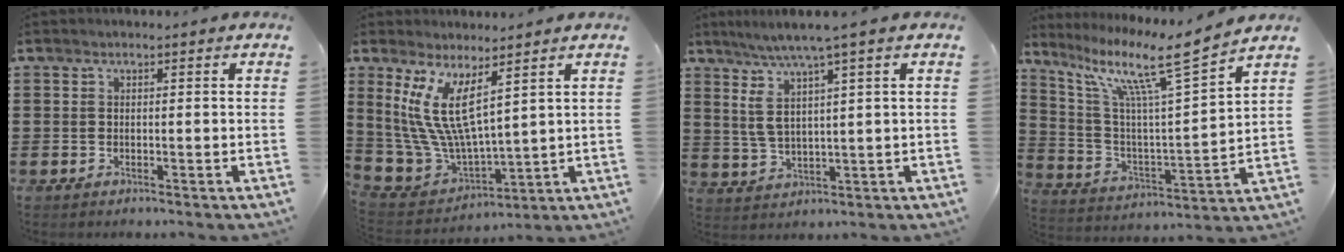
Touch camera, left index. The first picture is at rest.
{"total": 11.3, "force": [4.7, 4.5, 9.2], "torque": [-0.227, -0.028, 0.086]}
{"total": 5.5, "force": [2.8, 0.3, 4.8], "torque": [-0.116, -0.019, 0.038]}
{"total": 12.6, "force": [8.6, 1.2, 9.2], "torque": [-0.190, -0.046, 0.131]}